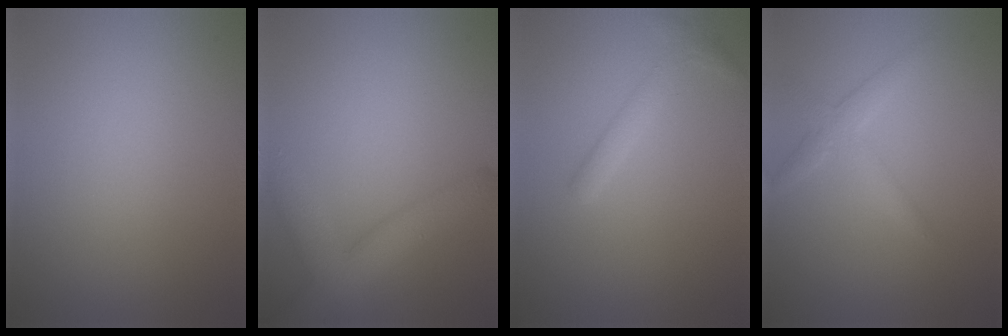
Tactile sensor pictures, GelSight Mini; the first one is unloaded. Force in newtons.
{"total": 5.0, "press": 5.0, "slide": 0.3}
{"total": 1.7, "press": 1.7, "slide": 0.1}
{"total": 2.1, "press": 2.1, "slide": 0.1}